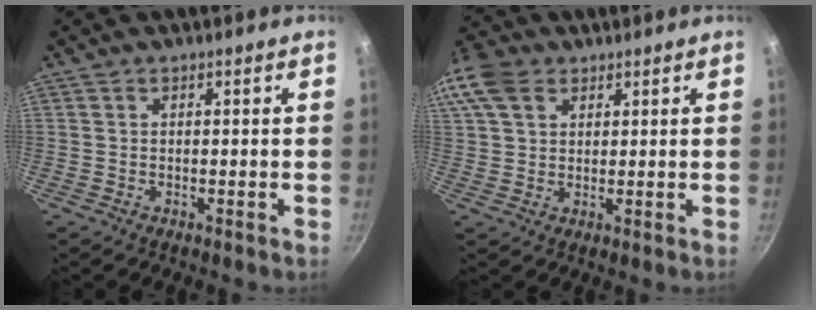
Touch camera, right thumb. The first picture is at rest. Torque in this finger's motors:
{"motor_torque": [-0.76, 1.00, 0.28, -0.20, 0.09]}